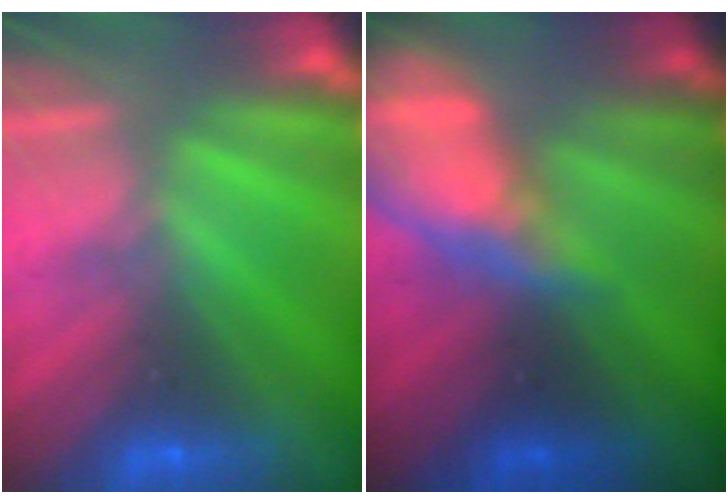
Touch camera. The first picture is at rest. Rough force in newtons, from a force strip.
{"total": 9.1}